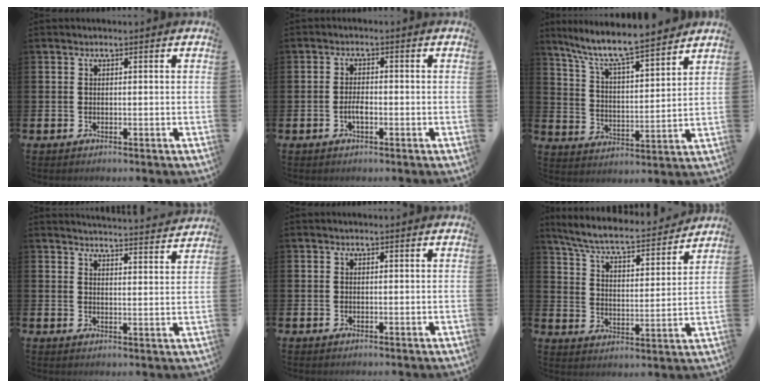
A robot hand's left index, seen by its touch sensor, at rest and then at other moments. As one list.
[{"total": 2.1, "force": [-0.7, 0.9, 1.8], "torque": [-0.031, 0.001, -0.015]}, {"total": 8.7, "force": [8.1, 0.8, 3.2], "torque": [-0.100, -0.058, 0.139]}, {"total": 4.3, "force": [4.3, -0.1, 0.2], "torque": [-0.011, -0.034, 0.075]}, {"total": 0.0}, {"total": 7.0, "force": [6.5, 1.0, 2.6], "torque": [-0.082, -0.048, 0.107]}]